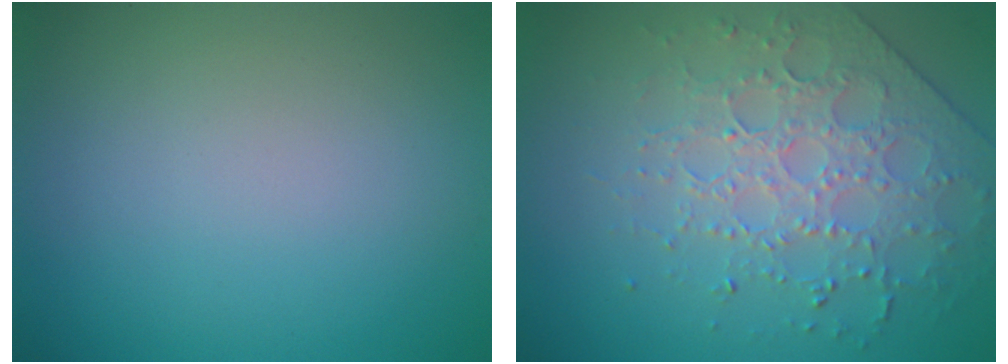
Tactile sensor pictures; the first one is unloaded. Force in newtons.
{"total": 3.8, "press": 3.7, "slide": 0.7}